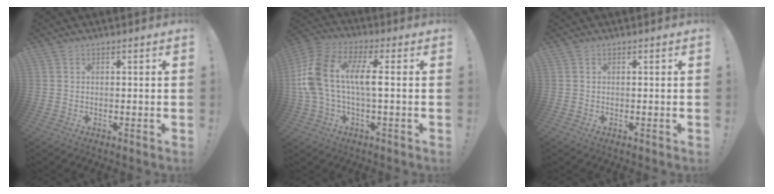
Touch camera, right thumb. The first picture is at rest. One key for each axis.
{"total": 13.5, "fx": 0.4, "fy": 5.6, "fz": 12.2, "tx": -0.258, "ty": 0.000, "tz": 0.002}
{"total": 0.0}